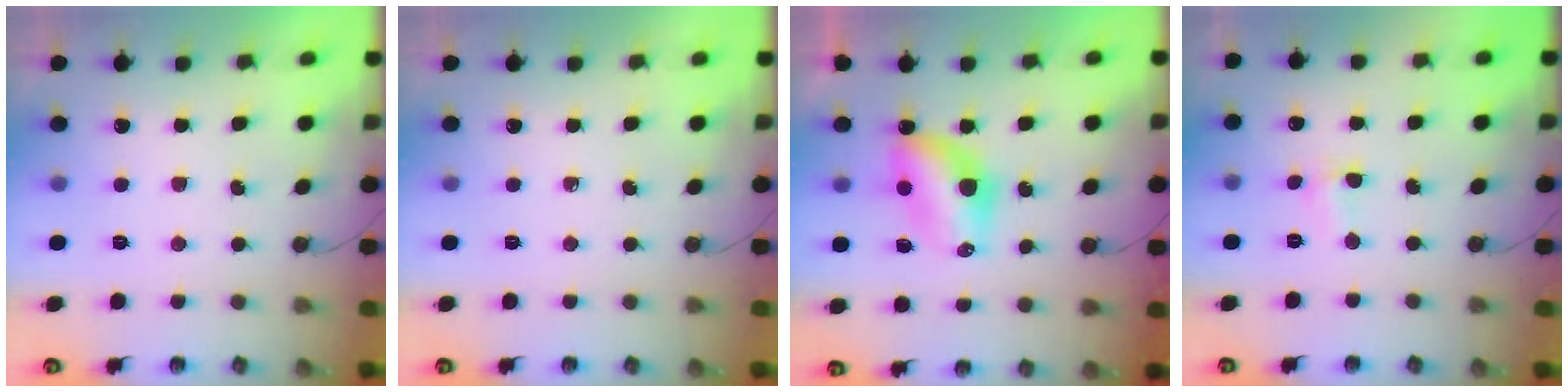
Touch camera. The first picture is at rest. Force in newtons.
{"total": 0.0}
{"total": 6.5, "press": 6.5, "slide": 0.2}
{"total": 3.2, "press": 1.8, "slide": 2.6}